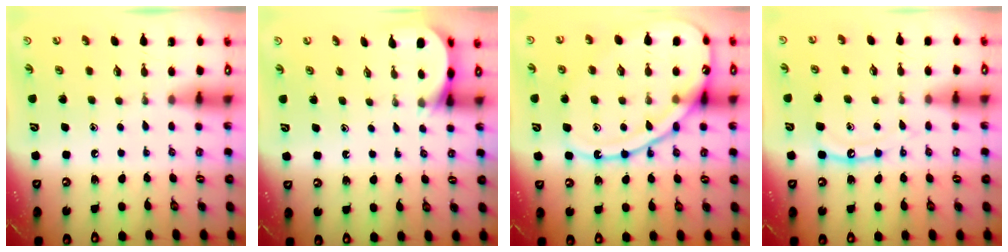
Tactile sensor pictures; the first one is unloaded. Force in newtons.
{"total": 3.4, "press": 3.3, "slide": 0.3}
{"total": 16.0, "press": 15.9, "slide": 1.6}
{"total": 9.6, "press": 9.6, "slide": 0.8}